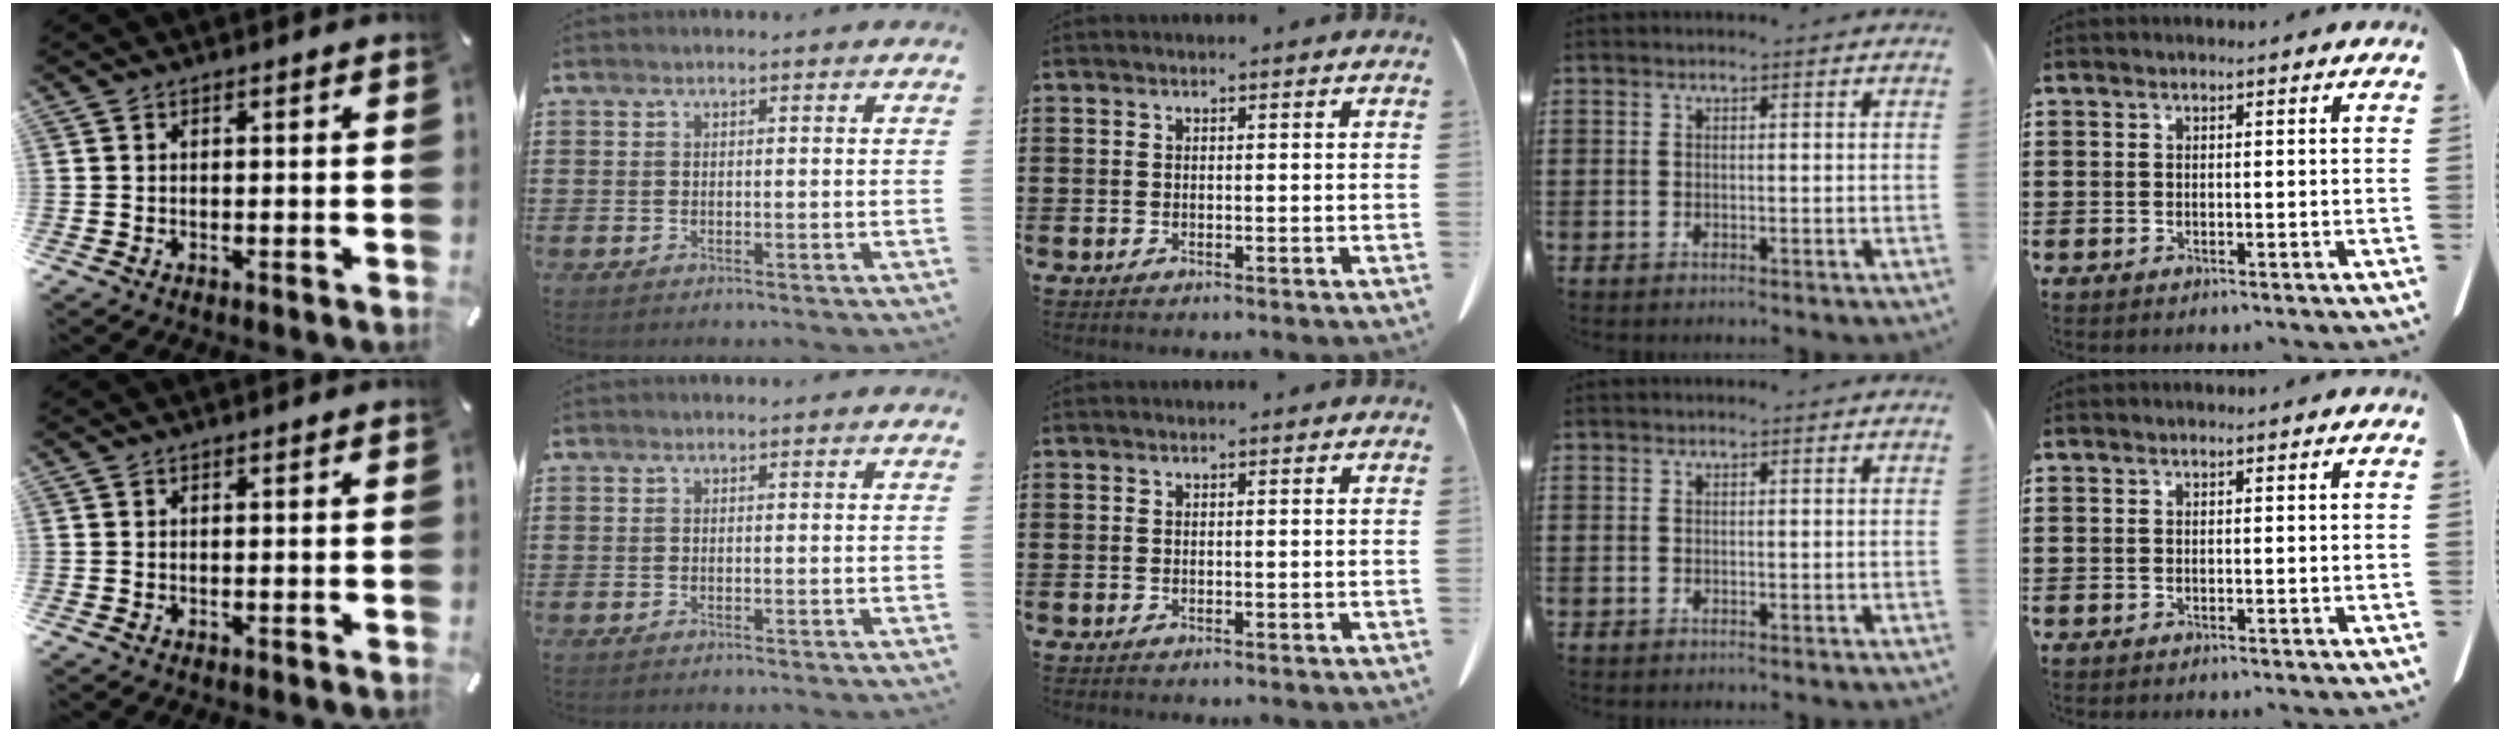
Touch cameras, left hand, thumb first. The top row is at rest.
{}